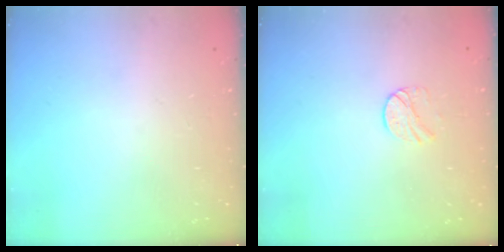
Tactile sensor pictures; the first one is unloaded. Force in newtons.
{"total": 6.6, "press": 6.6, "slide": 0.5}